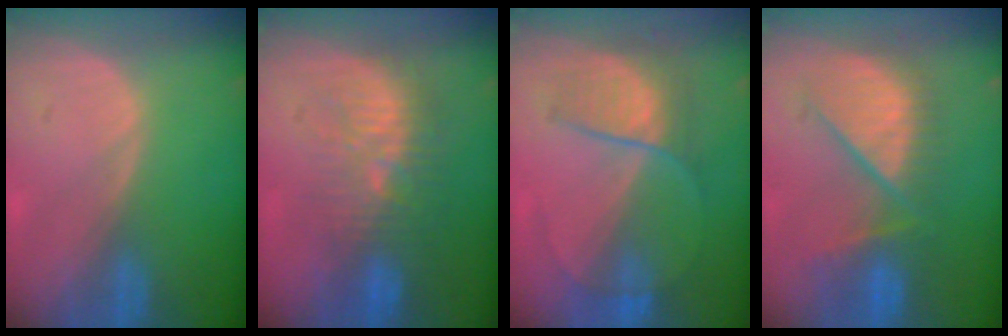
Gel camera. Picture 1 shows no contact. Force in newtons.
{"total": 9.5, "press": 9.1, "slide": 2.7}
{"total": 6.3, "press": 6.2, "slide": 0.8}
{"total": 9.1, "press": 8.9, "slide": 2.0}